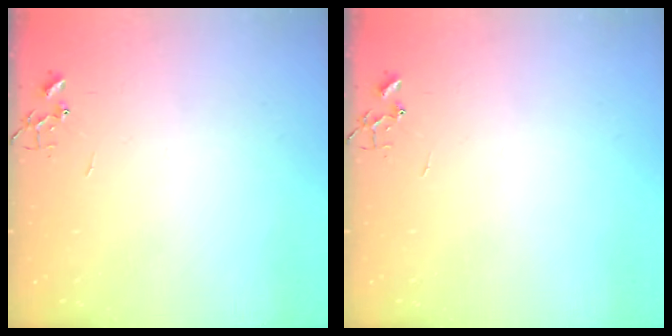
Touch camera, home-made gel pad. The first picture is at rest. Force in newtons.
{"total": 0.0}